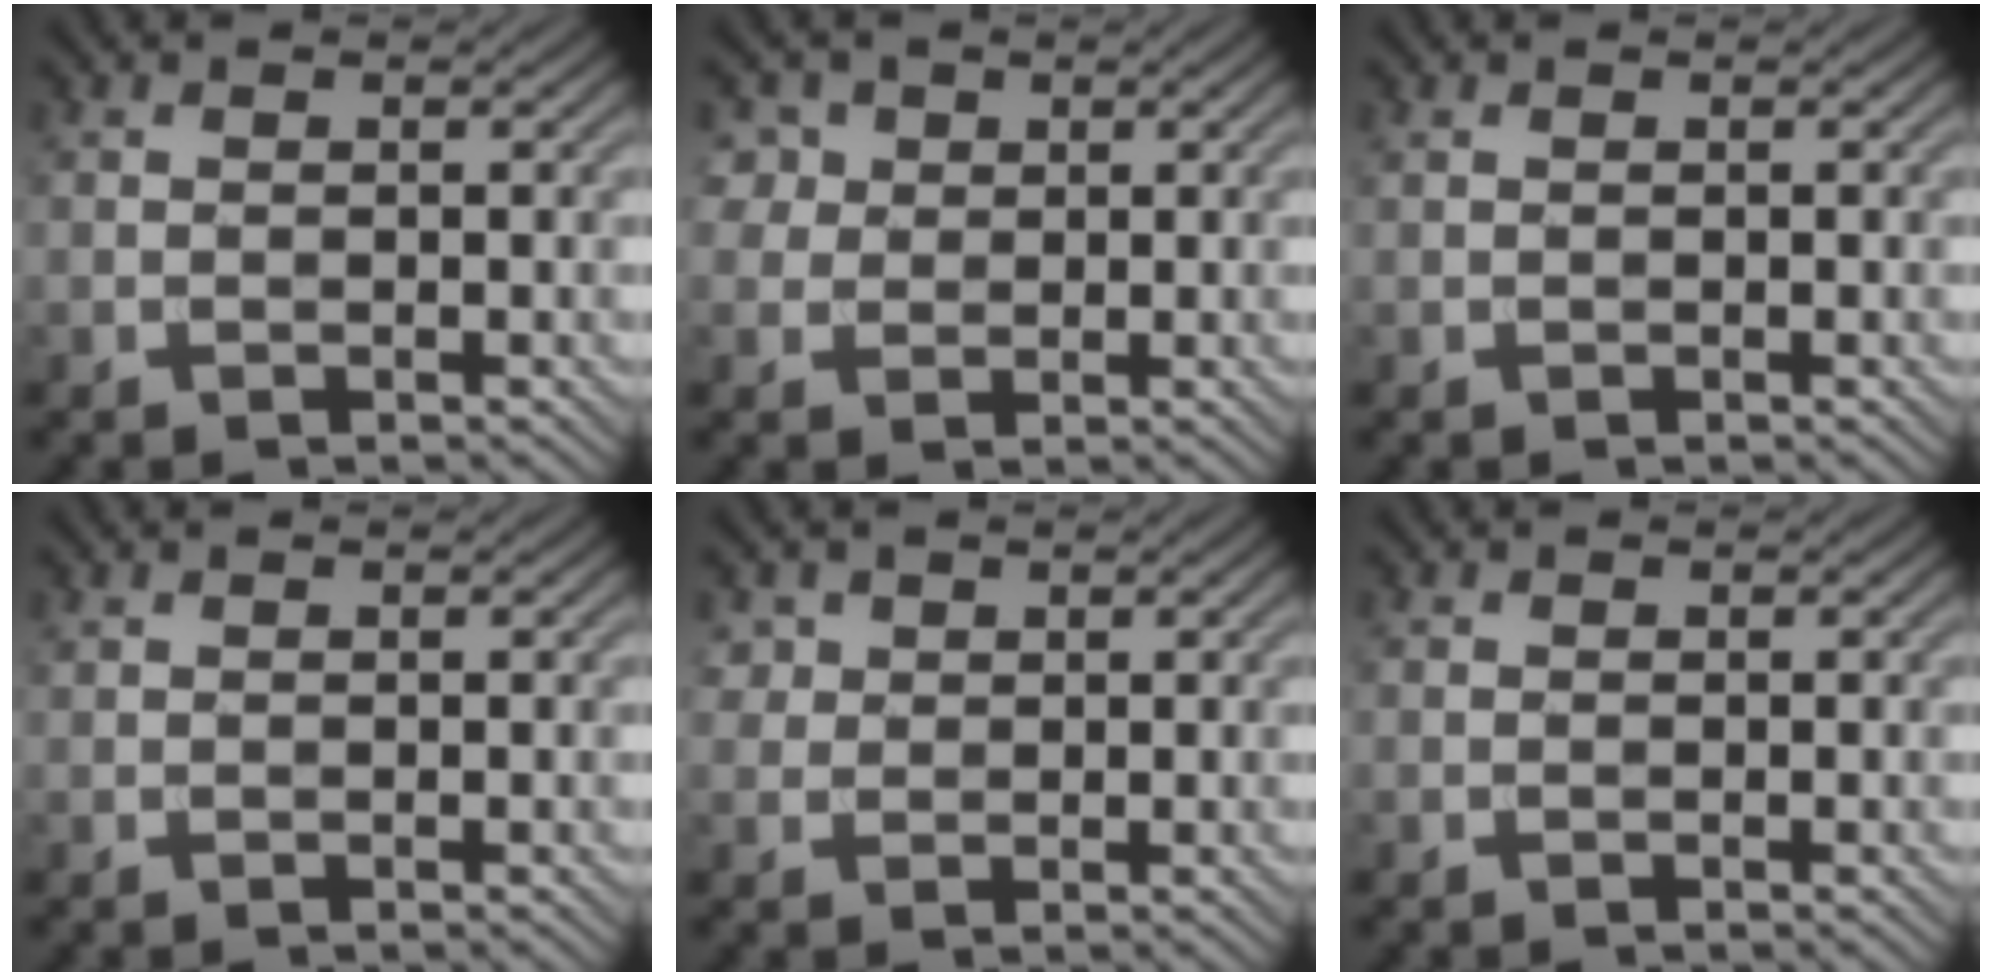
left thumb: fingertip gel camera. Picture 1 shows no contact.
{"total": 4.0, "force": [1.9, 3.2, 1.4], "torque": [-0.055, 0.000, 0.042]}
{"total": 0.0}
{"total": 0.0}
{"total": 2.1, "force": [1.2, 1.7, 0.5], "torque": [-0.018, -0.006, 0.027]}
{"total": 0.0}